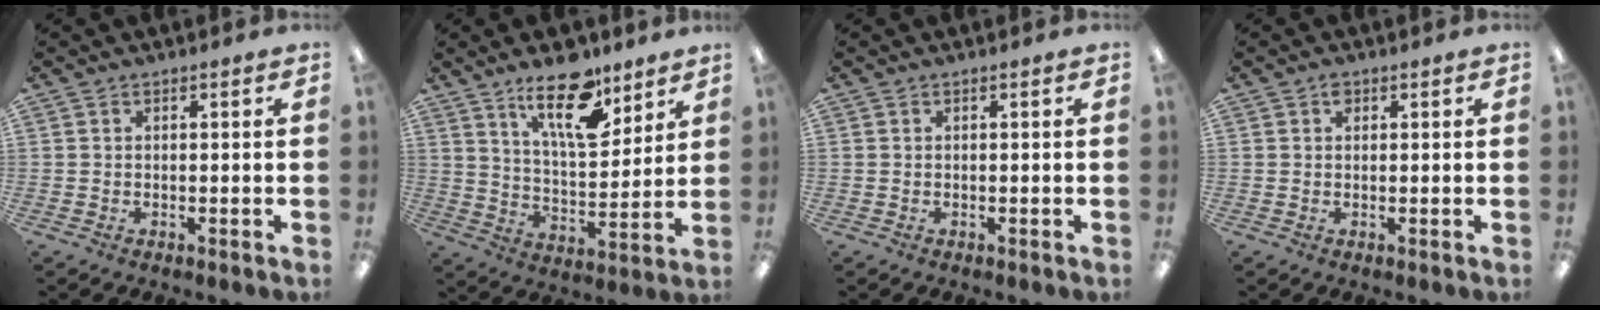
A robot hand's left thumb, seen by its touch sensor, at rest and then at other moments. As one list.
[{"total": 17.2, "force": [11.3, 7.0, 10.9], "torque": [-0.169, -0.056, 0.189]}, {"total": 0.0}, {"total": 1.3, "force": [0.6, 0.8, 0.7], "torque": [-0.007, 0.000, 0.009]}]